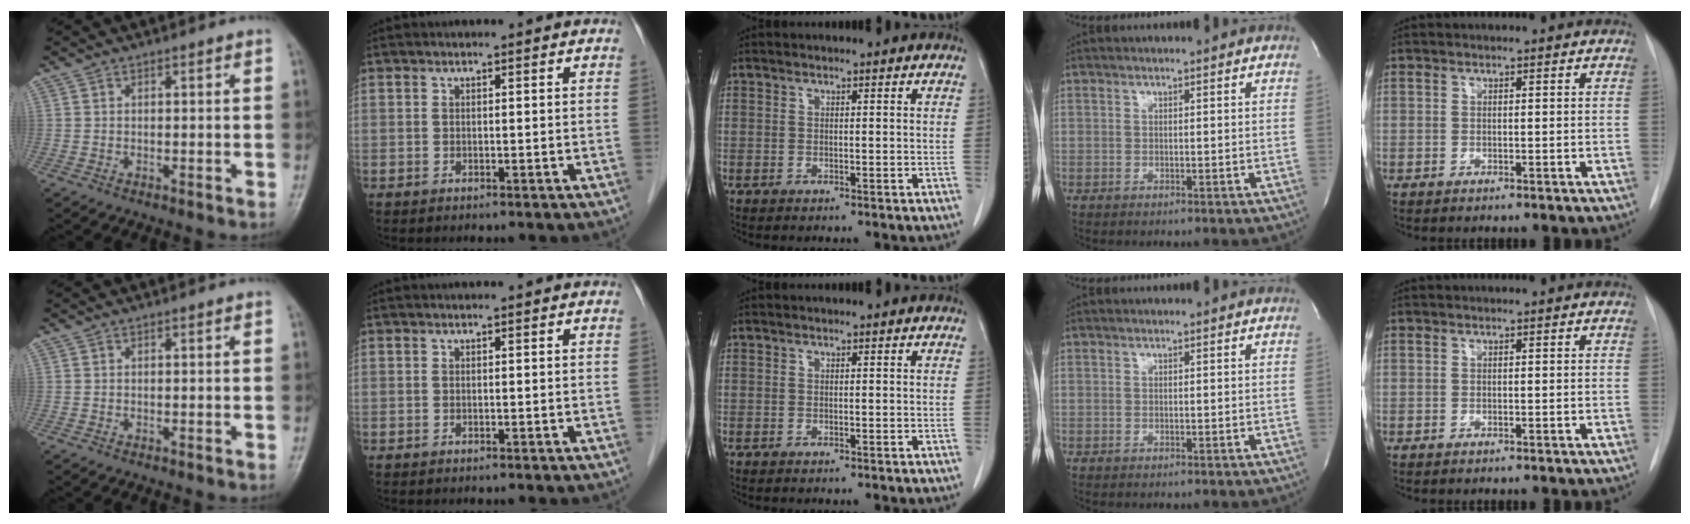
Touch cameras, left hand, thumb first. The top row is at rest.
{}